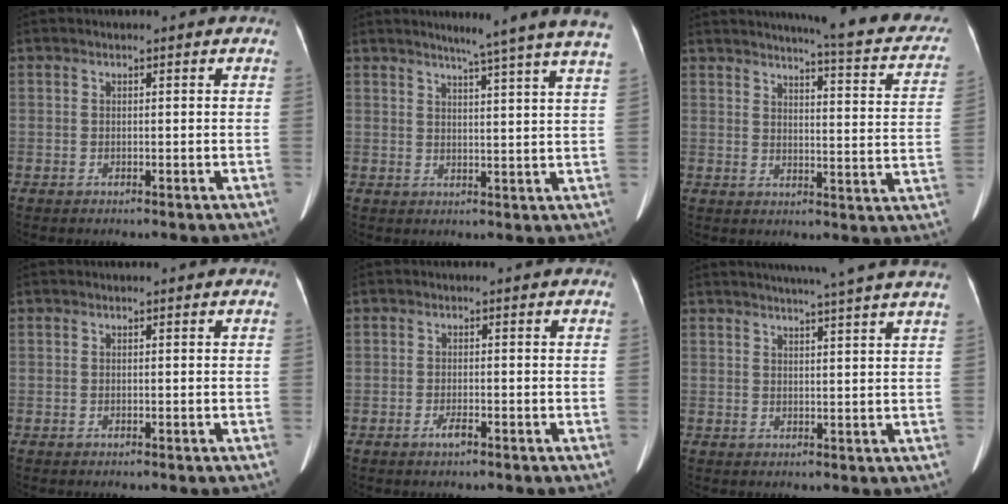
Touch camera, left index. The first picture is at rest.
{"total": 14.4, "force": [12.1, -1.7, 7.5], "torque": [-0.104, -0.034, 0.131]}
{"total": 17.8, "force": [15.5, 2.2, 8.5], "torque": [-0.095, -0.038, 0.163]}
{"total": 0.0}
{"total": 1.6, "force": [-1.2, 0.2, 1.0], "torque": [-0.025, -0.005, -0.022]}
{"total": 12.3, "force": [10.5, -1.0, 6.3], "torque": [-0.091, 0.003, 0.114]}